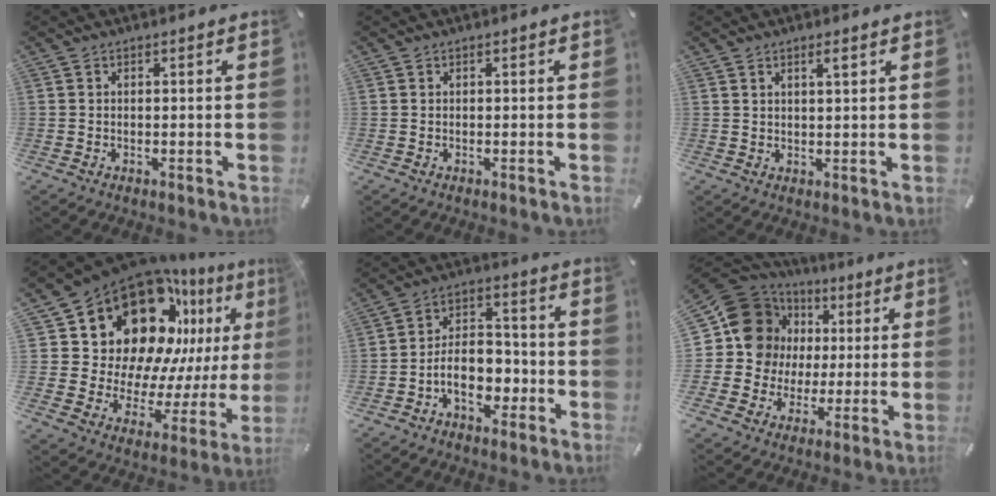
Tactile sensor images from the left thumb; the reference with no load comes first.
{"total": 0.0}
{"total": 2.1, "force": [1.4, 0.1, 1.5], "torque": [-0.030, -0.001, 0.025]}
{"total": 21.6, "force": [12.1, 13.9, 11.3], "torque": [-0.184, -0.114, 0.229]}
{"total": 10.5, "force": [-4.2, 7.0, 6.6], "torque": [-0.123, 0.018, -0.077]}
{"total": 17.0, "force": [3.4, 15.5, 6.0], "torque": [-0.110, -0.027, 0.075]}